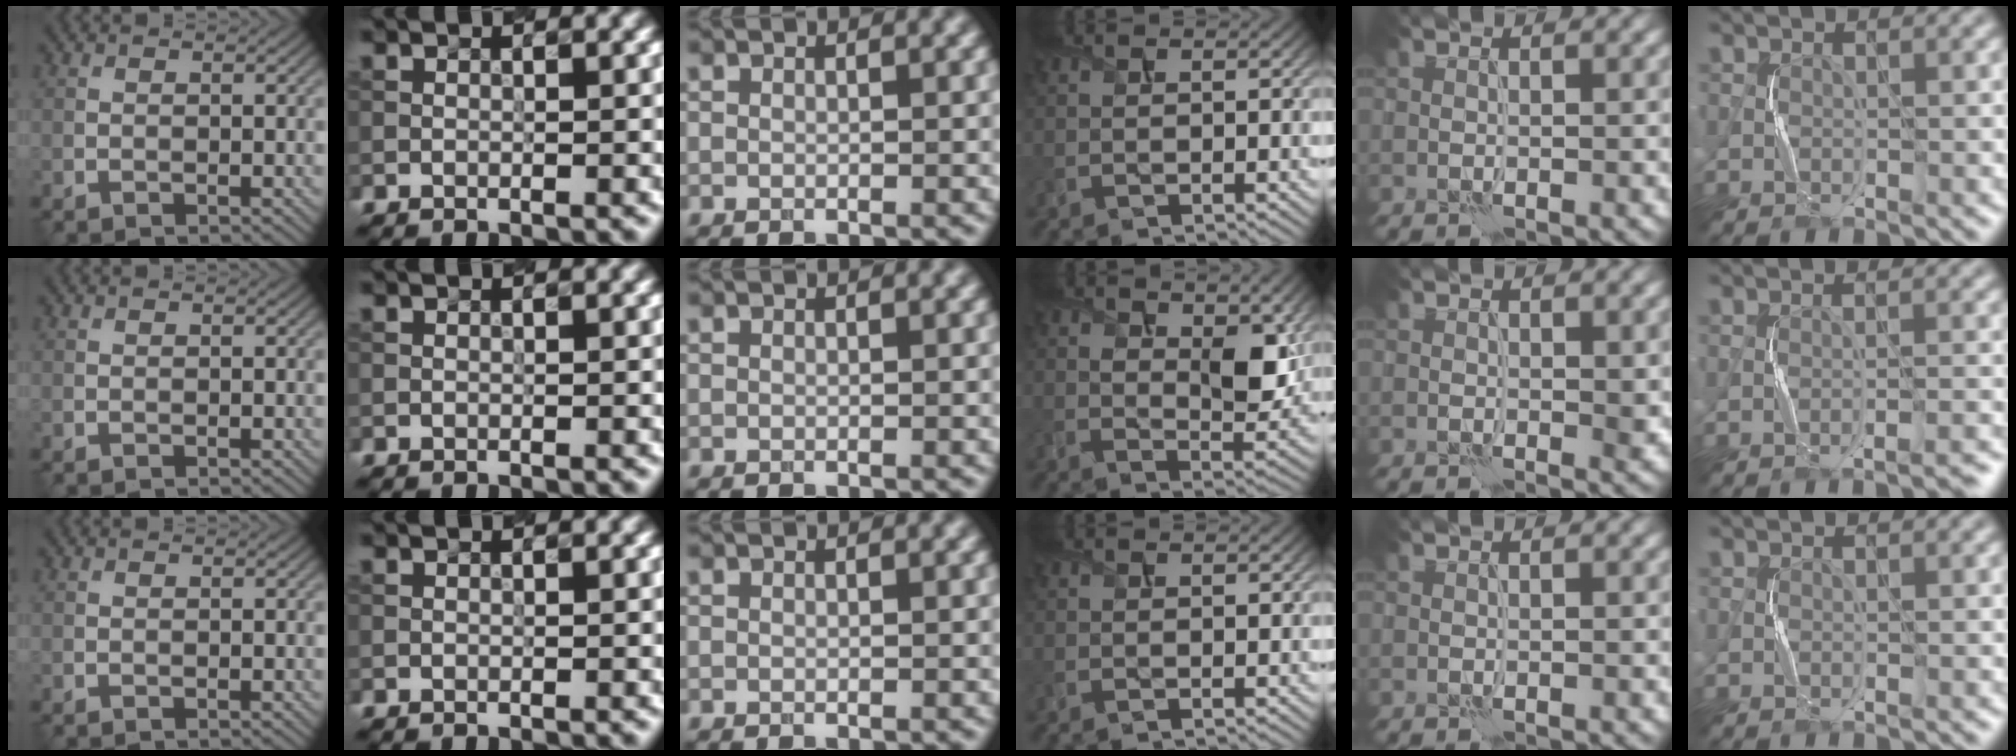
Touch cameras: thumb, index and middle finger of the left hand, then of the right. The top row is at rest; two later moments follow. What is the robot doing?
{"motion": "squeeze", "object": "stress ball aka squeeze ball"}